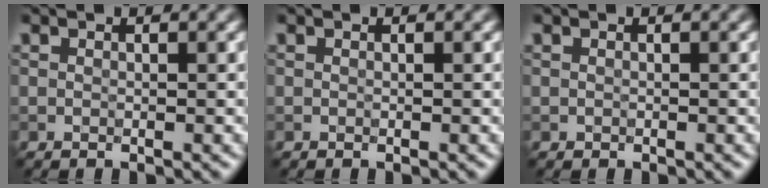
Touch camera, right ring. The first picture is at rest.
{"total": 0.0}
{"total": 0.0}